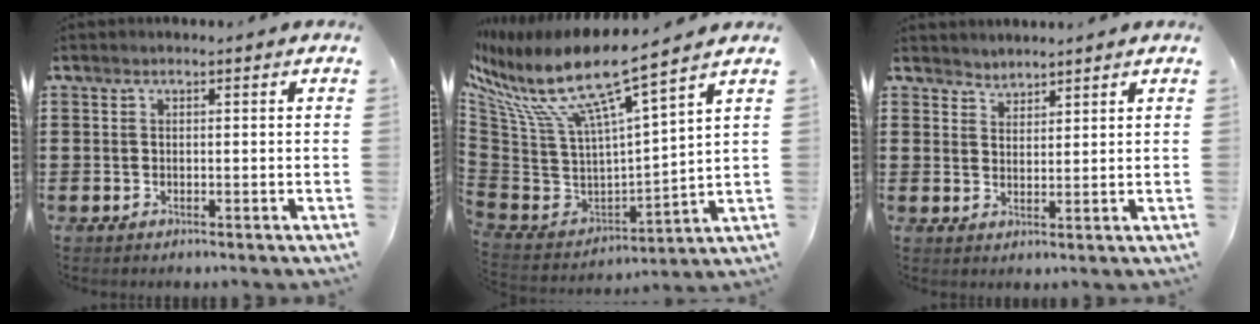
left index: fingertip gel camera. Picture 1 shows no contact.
{"total": 11.6, "force": [7.8, 1.3, 8.5], "torque": [-0.199, -0.065, 0.121]}
{"total": 2.3, "force": [2.2, 0.4, -0.5], "torque": [0.003, -0.003, 0.044]}